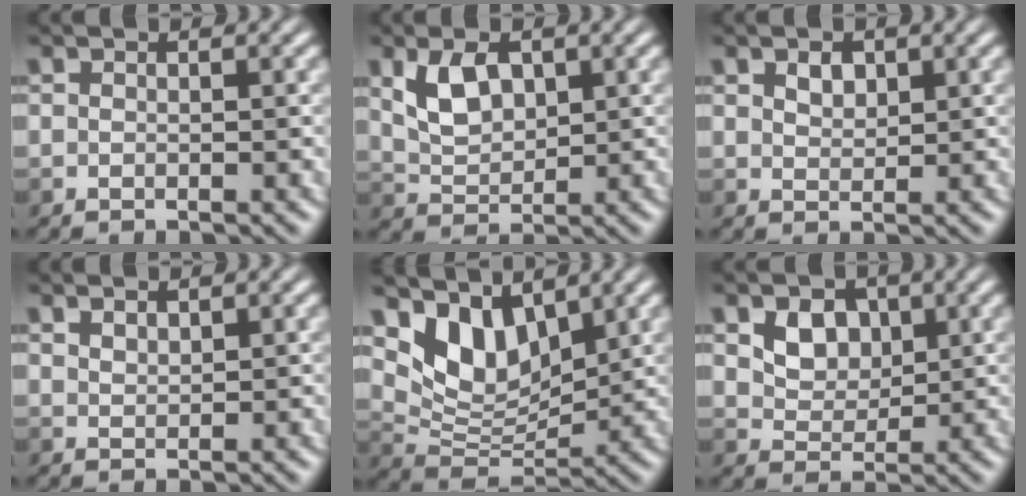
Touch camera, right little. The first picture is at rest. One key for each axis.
{"total": 3.3, "fx": 0.8, "fy": 2.0, "fz": 2.5, "tx": -0.059, "ty": -0.003, "tz": 0.017}
{"total": 0.8, "fx": 0.2, "fy": 0.6, "fz": 0.5, "tx": -0.019, "ty": 0.000, "tz": 0.006}
{"total": 1.1, "fx": 0.8, "fy": 0.4, "fz": 0.5, "tx": -0.016, "ty": 0.000, "tz": 0.018}
{"total": 5.9, "fx": 3.5, "fy": 3.2, "fz": 3.4, "tx": -0.070, "ty": -0.005, "tz": 0.063}
{"total": 2.7, "fx": 0.6, "fy": 2.2, "fz": 1.5, "tx": -0.031, "ty": -0.004, "tz": 0.003}